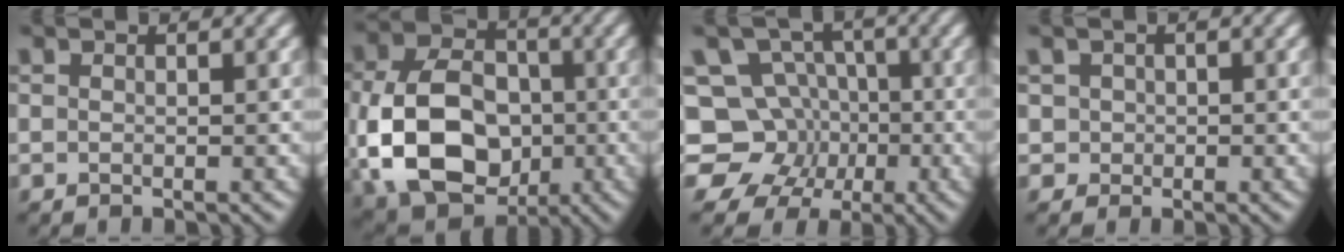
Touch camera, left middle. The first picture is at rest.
{"total": 12.5, "force": [-2.4, 9.1, 8.2], "torque": [-0.174, -0.014, -0.050]}
{"total": 10.0, "force": [-3.6, 8.8, 2.9], "torque": [-0.043, 0.008, -0.090]}
{"total": 1.5, "force": [0.3, 1.5, 0.2], "torque": [0.006, -0.001, 0.012]}